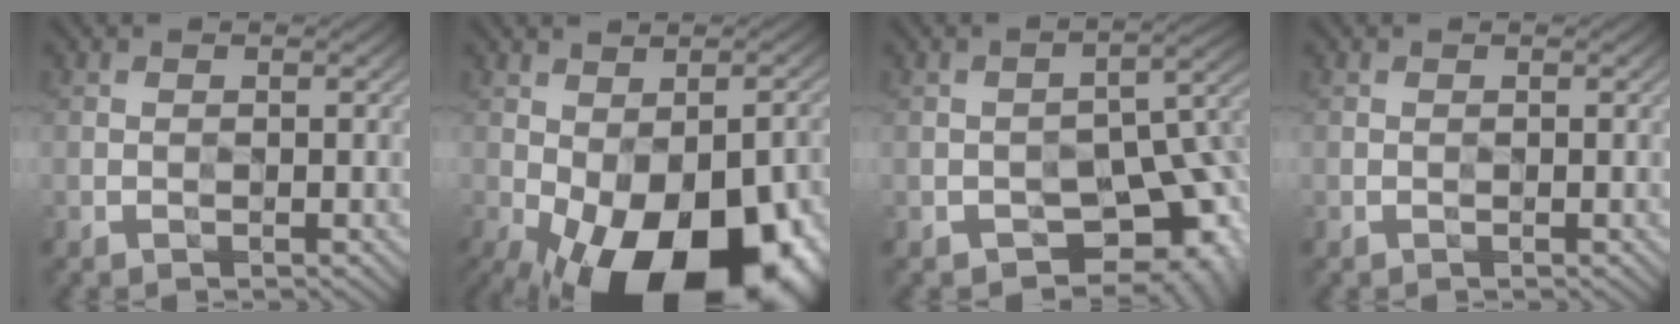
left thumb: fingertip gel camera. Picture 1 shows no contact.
{"total": 21.2, "force": [-10.1, 11.8, 14.5], "torque": [-0.201, -0.061, -0.102]}
{"total": 9.9, "force": [-5.1, 5.4, 6.6], "torque": [-0.069, -0.014, -0.072]}
{"total": 0.0}